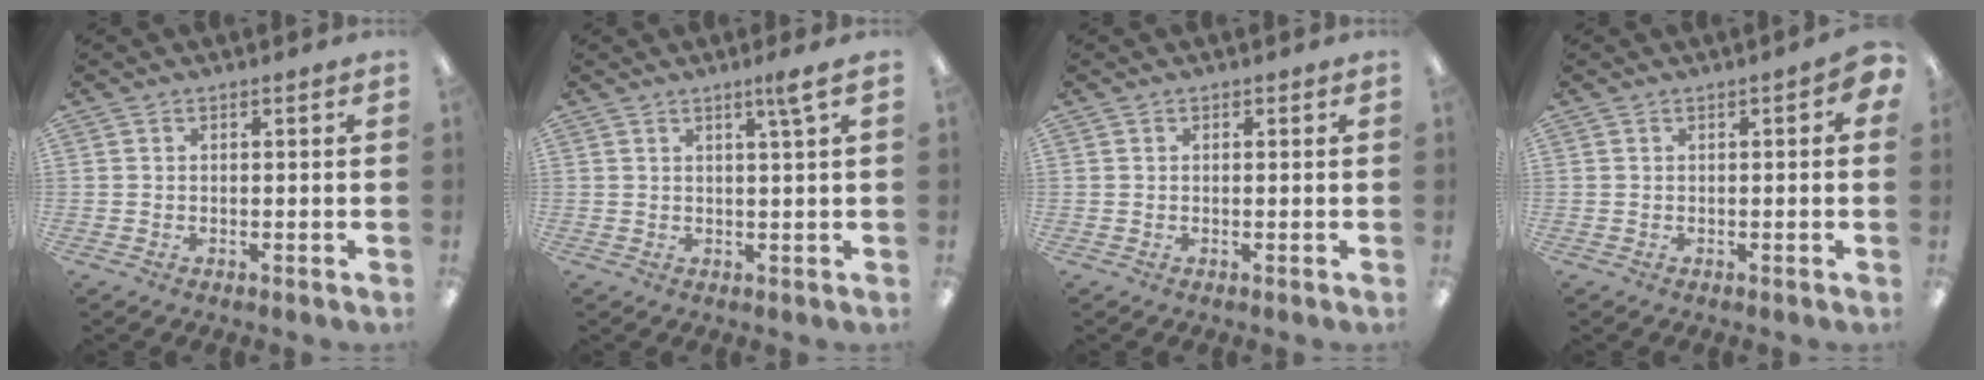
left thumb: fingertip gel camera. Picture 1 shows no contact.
{"total": 3.2, "force": [2.0, -0.2, 2.5], "torque": [-0.047, -0.007, 0.031]}
{"total": 0.0}
{"total": 1.8, "force": [0.3, 0.6, 1.6], "torque": [-0.025, 0.000, 0.004]}